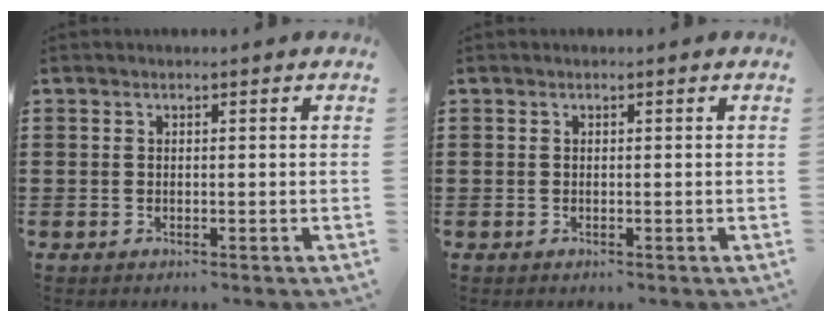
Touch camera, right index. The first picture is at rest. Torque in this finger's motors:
{"motor_torque": [-0.01, 0.00, 0.00, 0.00]}